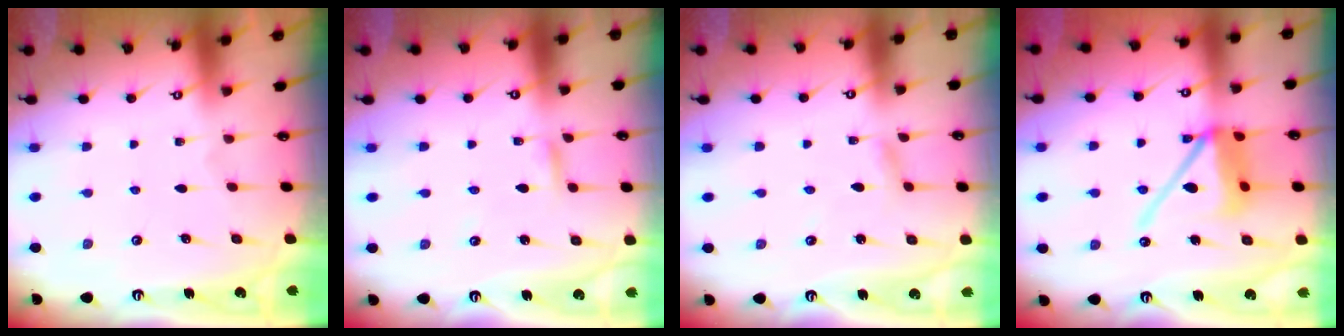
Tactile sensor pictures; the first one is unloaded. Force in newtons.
{"total": 2.0, "press": 2.0, "slide": 0.1}
{"total": 1.6, "press": 1.5, "slide": 0.1}
{"total": 13.6, "press": 13.5, "slide": 1.7}